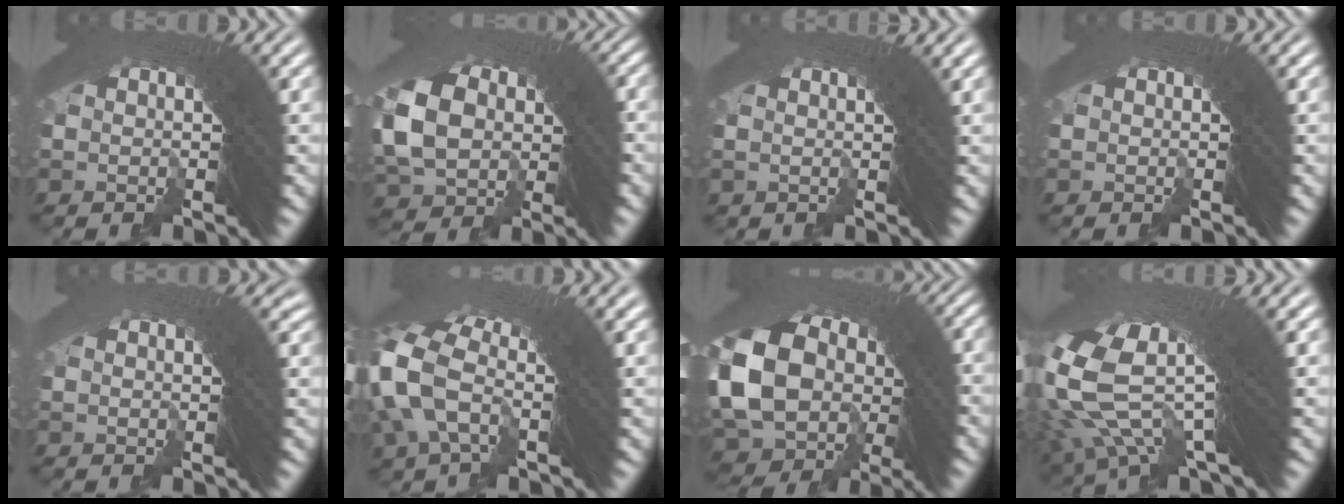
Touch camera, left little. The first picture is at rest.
{"total": 7.4, "force": [0.7, 5.9, 4.5], "torque": [-0.096, -0.008, 0.019]}
{"total": 1.7, "force": [1.3, -0.7, 0.8], "torque": [-0.011, 0.007, 0.021]}
{"total": 0.0}
{"total": 1.4, "force": [0.9, 0.4, 1.0], "torque": [-0.010, 0.005, 0.007]}
{"total": 3.4, "force": [0.6, 1.4, 3.1], "torque": [-0.087, 0.003, 0.011]}
{"total": 13.9, "force": [-1.4, 11.2, 8.1], "torque": [-0.199, -0.037, -0.012]}
{"total": 11.5, "force": [4.1, 5.5, 9.2], "torque": [-0.191, 0.018, 0.063]}